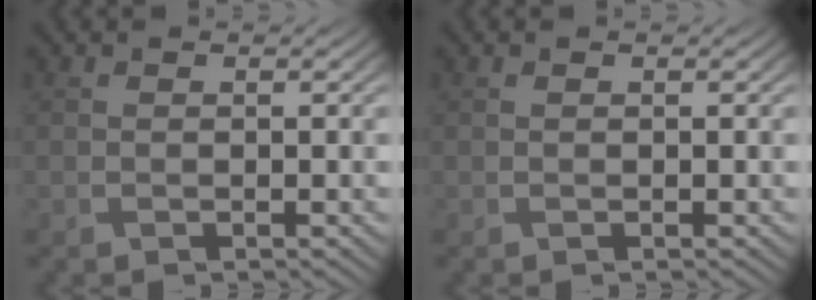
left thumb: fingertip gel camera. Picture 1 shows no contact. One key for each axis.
{"total": 0.0}